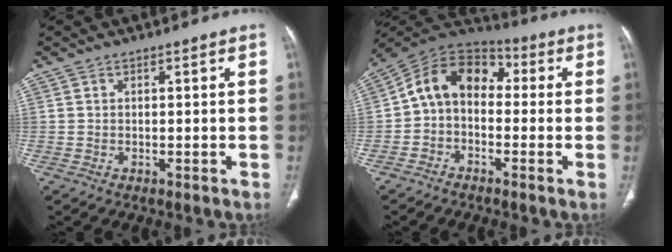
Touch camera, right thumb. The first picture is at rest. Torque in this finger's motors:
{"motor_torque": [1.74, 1.62, 1.05, -0.92, 0.10]}